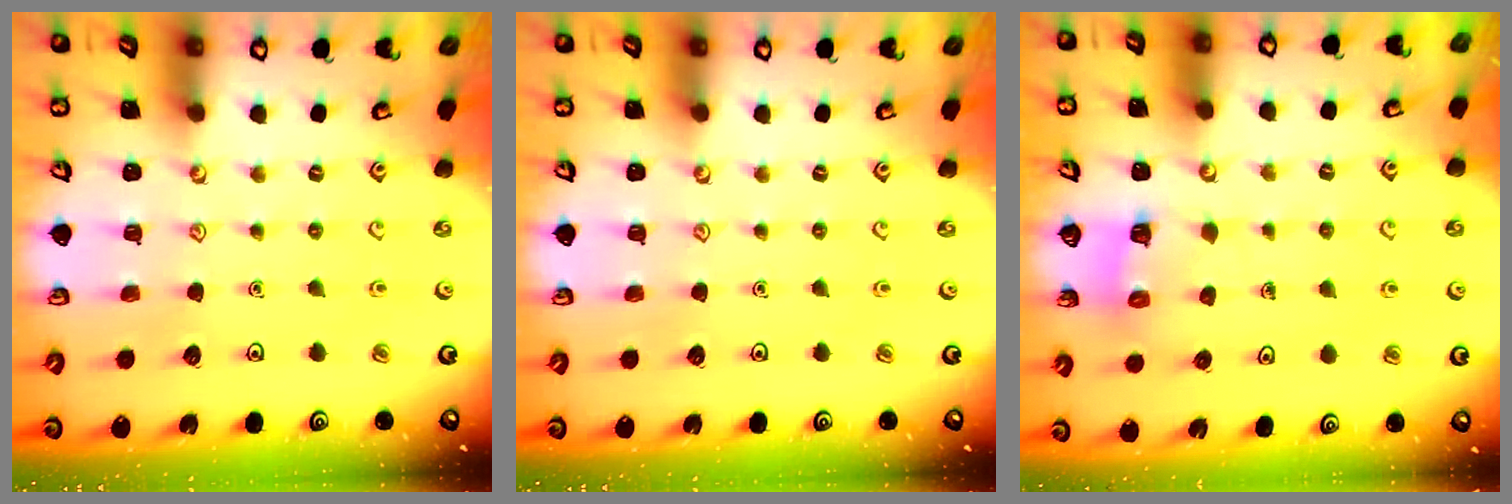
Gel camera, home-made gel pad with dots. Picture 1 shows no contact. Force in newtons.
{"total": 0.0}
{"total": 3.7, "press": 3.7, "slide": 0.1}